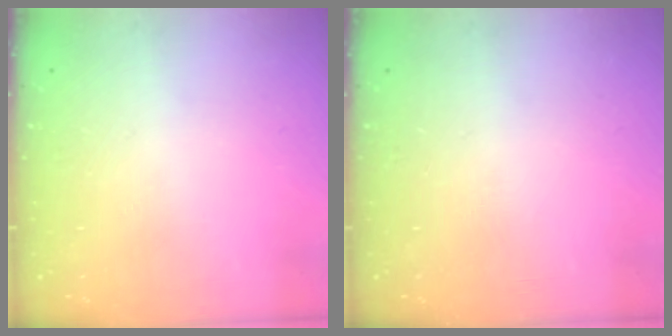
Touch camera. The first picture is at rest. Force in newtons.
{"total": 0.0}